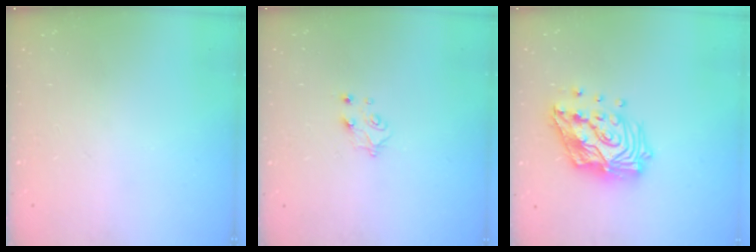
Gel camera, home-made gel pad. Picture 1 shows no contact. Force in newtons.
{"total": 5.5, "press": 5.5, "slide": 0.5}
{"total": 17.5, "press": 17.3, "slide": 2.1}